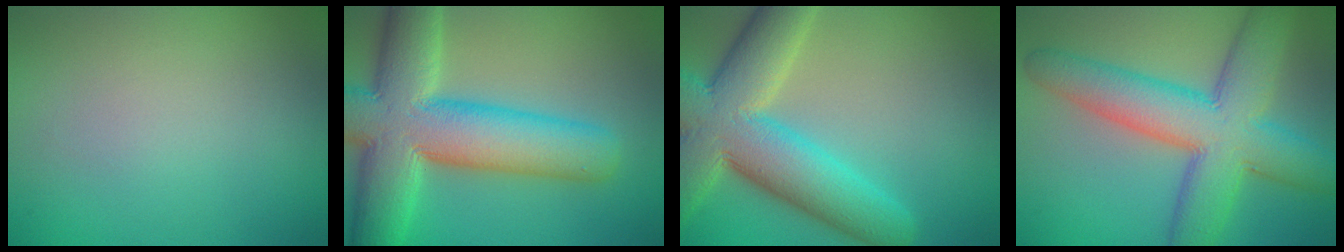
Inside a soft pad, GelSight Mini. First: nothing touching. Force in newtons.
{"total": 12.9, "press": 12.9, "slide": 0.6}
{"total": 11.4, "press": 11.4, "slide": 1.0}
{"total": 10.1, "press": 10.1, "slide": 0.2}